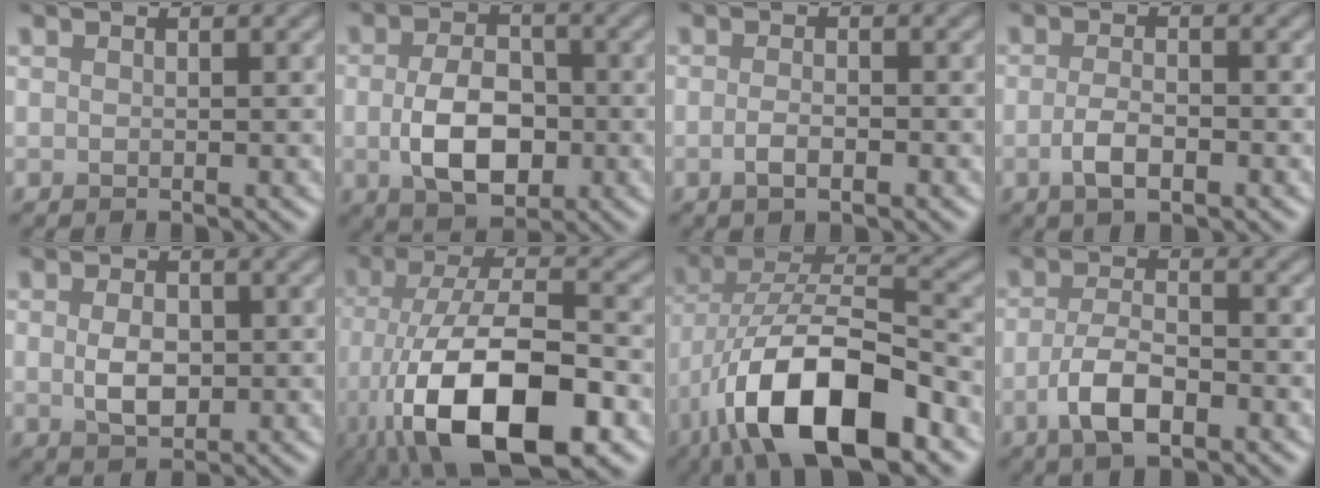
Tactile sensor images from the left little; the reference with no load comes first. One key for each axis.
{"total": 6.0, "fx": -1.0, "fy": 3.8, "fz": 4.6, "tx": -0.094, "ty": -0.008, "tz": -0.019}
{"total": 1.6, "fx": -0.8, "fy": 0.5, "fz": 1.3, "tx": -0.027, "ty": 0.000, "tz": -0.017}
{"total": 2.5, "fx": -1.1, "fy": 0.9, "fz": 2.0, "tx": -0.040, "ty": -0.001, "tz": -0.024}
{"total": 3.1, "fx": -0.2, "fy": 2.0, "fz": 2.4, "tx": -0.050, "ty": -0.001, "tz": -0.003}
{"total": 14.3, "fx": -5.8, "fy": 5.9, "fz": 11.7, "tx": -0.209, "ty": -0.023, "tz": -0.102}
{"total": 13.0, "fx": -6.5, "fy": 5.0, "fz": 10.0, "tx": -0.183, "ty": 0.000, "tz": -0.120}
{"total": 4.4, "fx": -2.0, "fy": 1.8, "fz": 3.4, "tx": -0.069, "ty": -0.001, "tz": -0.042}